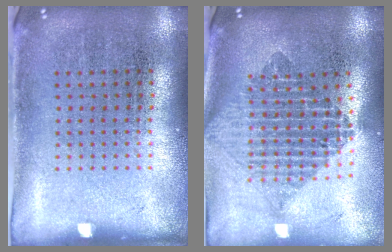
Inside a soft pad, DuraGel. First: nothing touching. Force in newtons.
{"total": 2.1, "press": 1.7, "slide": 1.2}